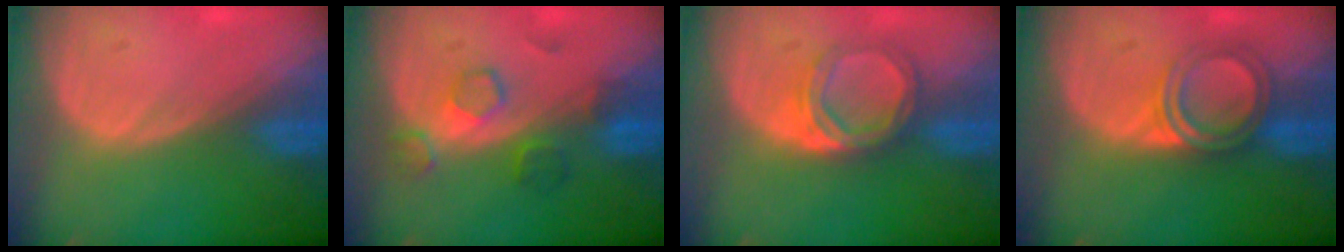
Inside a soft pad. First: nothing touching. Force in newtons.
{"total": 4.6, "press": 4.5, "slide": 0.6}
{"total": 5.4, "press": 4.8, "slide": 2.5}
{"total": 4.8, "press": 4.6, "slide": 1.4}